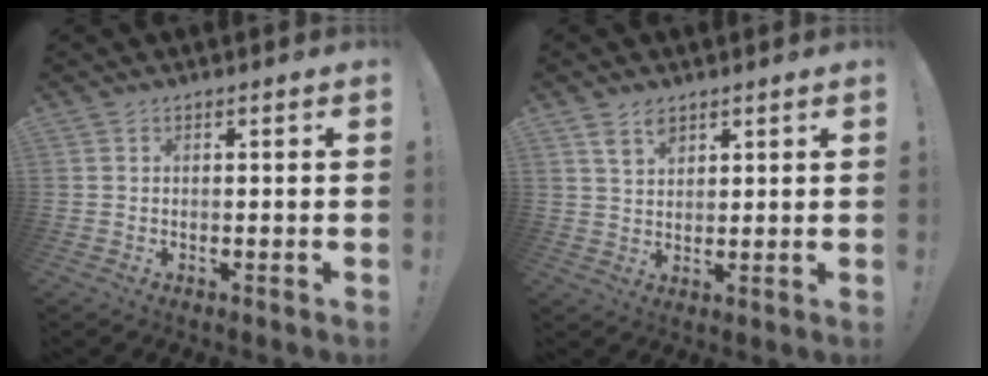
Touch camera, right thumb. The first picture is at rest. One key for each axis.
{"total": 4.8, "fx": 3.1, "fy": 2.7, "fz": 2.3, "tx": -0.036, "ty": -0.015, "tz": 0.057}